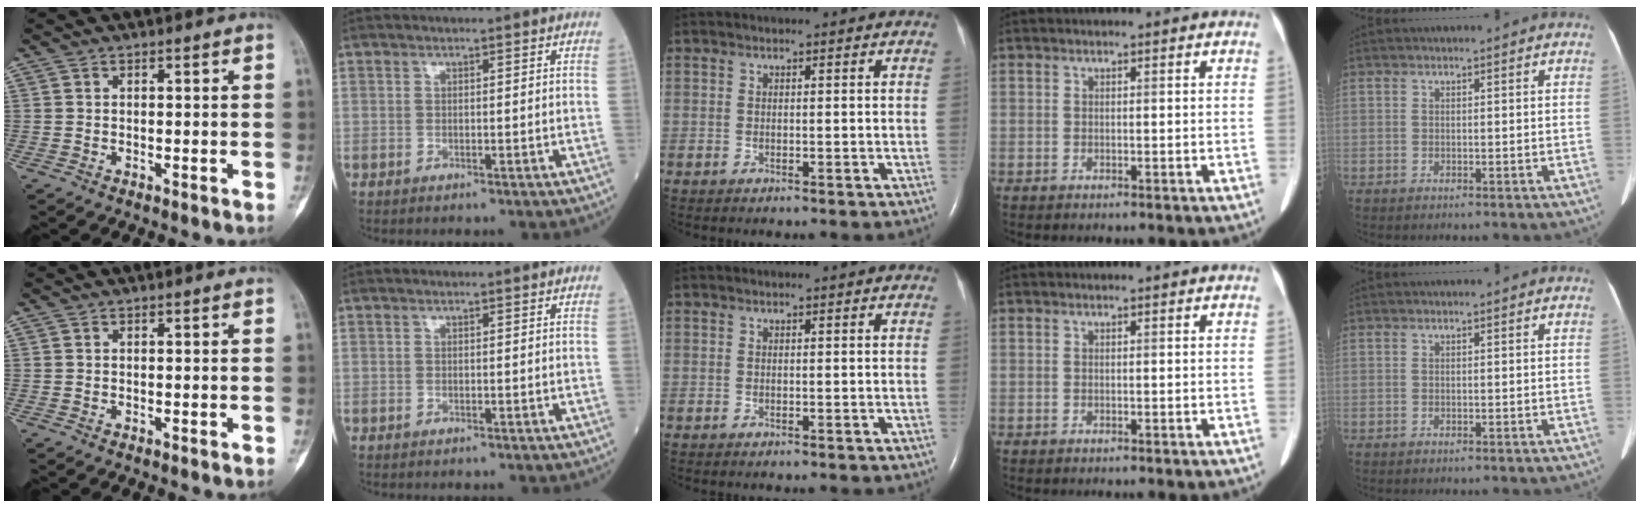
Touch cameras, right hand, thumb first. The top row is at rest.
{}